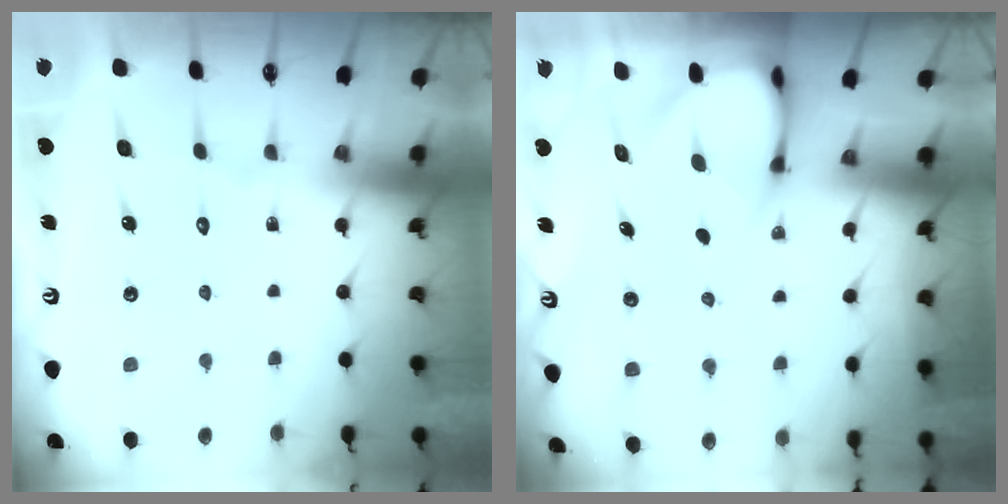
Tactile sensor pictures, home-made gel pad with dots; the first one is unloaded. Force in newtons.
{"total": 3.7, "press": 3.7, "slide": 0.2}